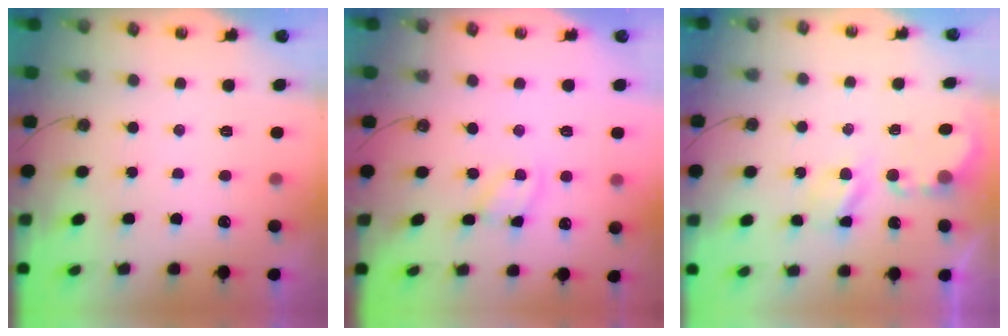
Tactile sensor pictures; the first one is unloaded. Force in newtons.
{"total": 2.7, "press": 2.7, "slide": 0.4}
{"total": 4.5, "press": 4.5, "slide": 0.1}